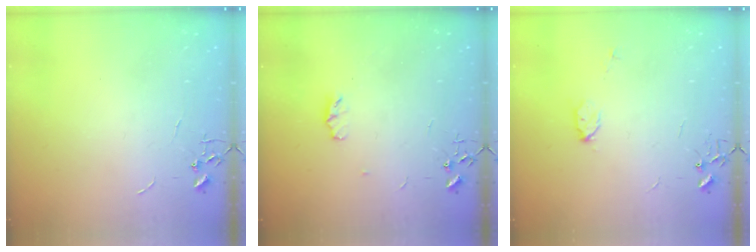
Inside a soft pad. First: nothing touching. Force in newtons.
{"total": 4.4, "press": 4.4, "slide": 0.7}
{"total": 4.3, "press": 4.2, "slide": 0.5}